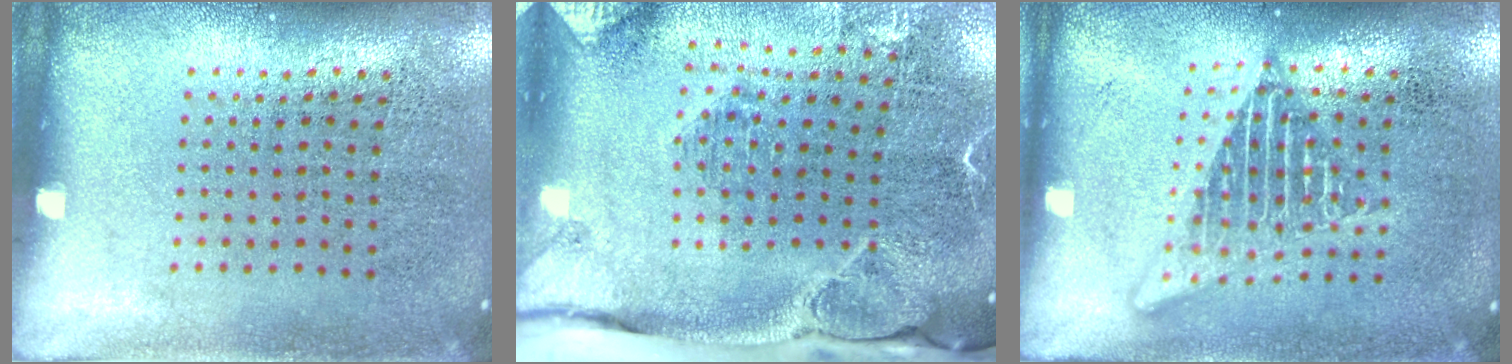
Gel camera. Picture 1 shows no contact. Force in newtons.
{"total": 2.9, "press": 2.2, "slide": 1.8}
{"total": 2.5, "press": 2.5, "slide": 0.2}